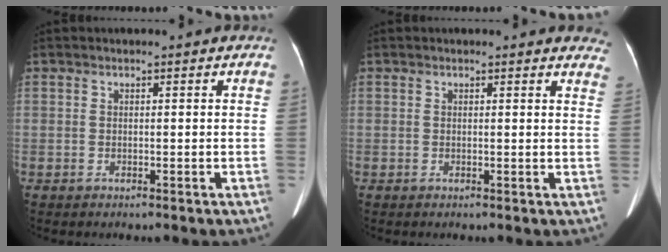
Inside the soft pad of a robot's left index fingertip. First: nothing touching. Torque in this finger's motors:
{"motor_torque": [0.24, -0.33, 0.05, 0.01]}